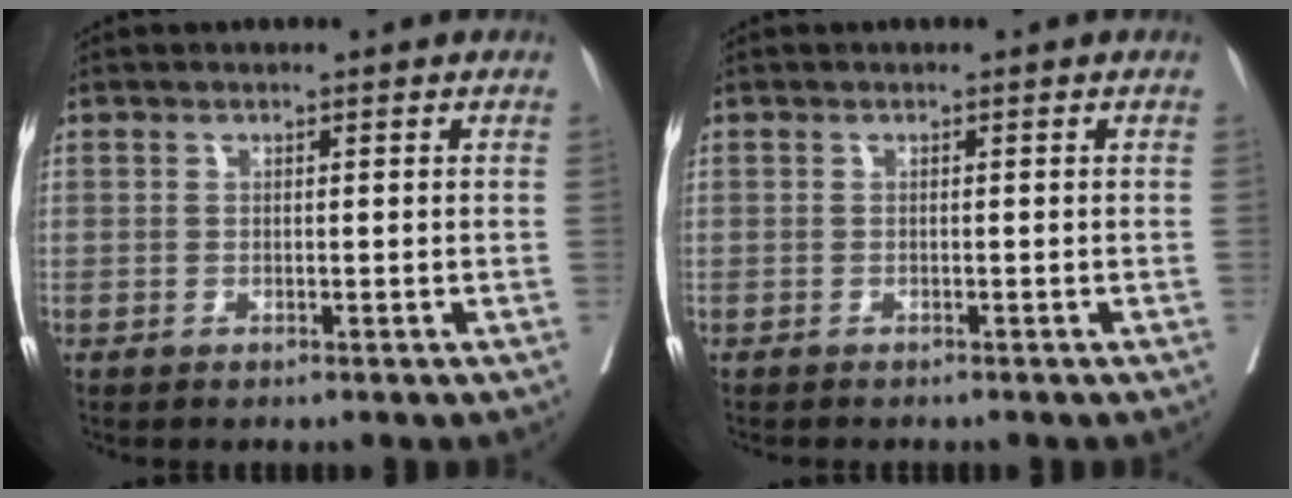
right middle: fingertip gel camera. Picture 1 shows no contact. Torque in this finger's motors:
{"motor_torque": [0.09, -0.12, -0.01, 0.00]}